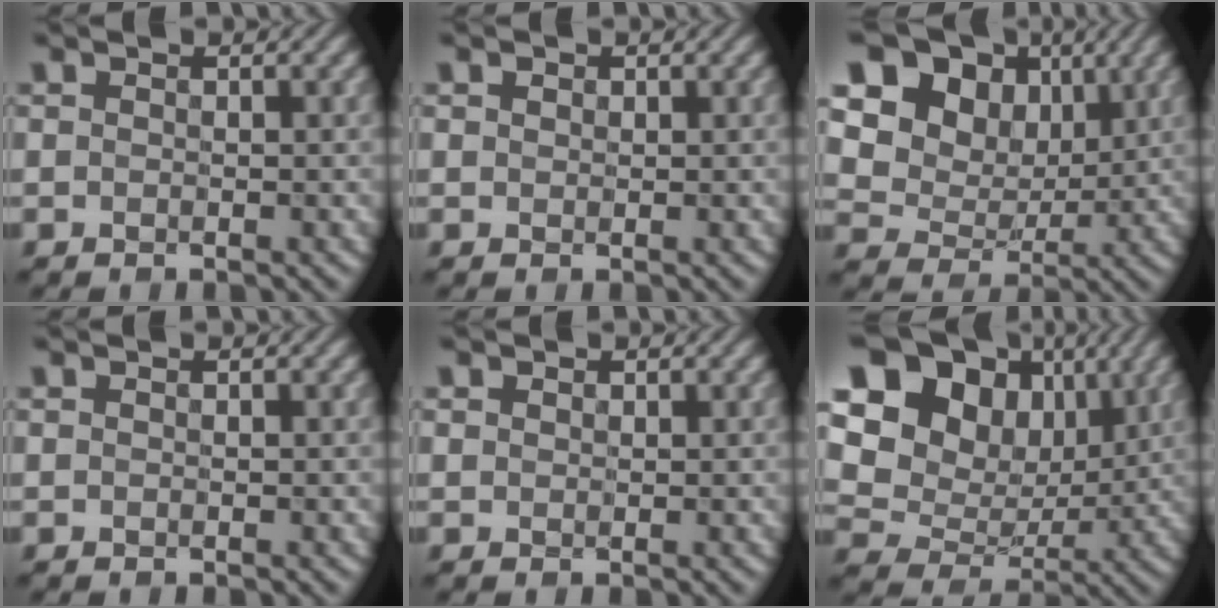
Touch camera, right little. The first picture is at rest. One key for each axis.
{"total": 0.8, "fx": 0.4, "fy": 0.6, "fz": 0.3, "tx": -0.006, "ty": -0.001, "tz": 0.010}
{"total": 15.9, "fx": 6.4, "fy": 12.0, "fz": 8.1, "tx": -0.175, "ty": 0.027, "tz": 0.125}
{"total": 0.0}
{"total": 0.7, "fx": 0.4, "fy": 0.5, "fz": 0.1, "tx": -0.004, "ty": 0.001, "tz": 0.010}
{"total": 17.5, "fx": 6.1, "fy": 13.3, "fz": 9.5, "tx": -0.204, "ty": 0.044, "tz": 0.108}